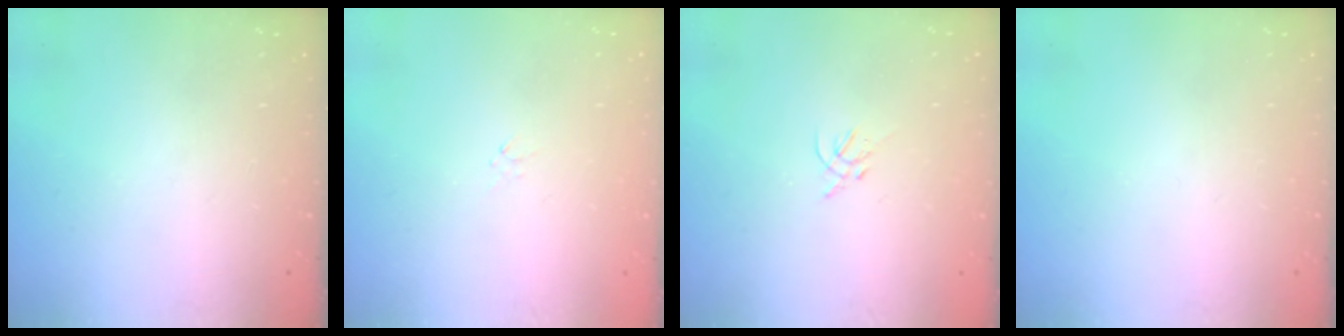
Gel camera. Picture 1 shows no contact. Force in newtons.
{"total": 0.0}
{"total": 1.4, "press": 1.3, "slide": 0.5}
{"total": 0.0}